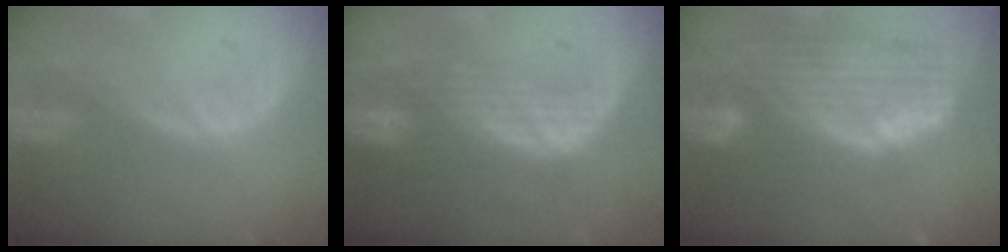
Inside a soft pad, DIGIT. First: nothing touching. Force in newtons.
{"total": 7.6, "press": 7.1, "slide": 2.8}
{"total": 11.6, "press": 9.9, "slide": 6.1}